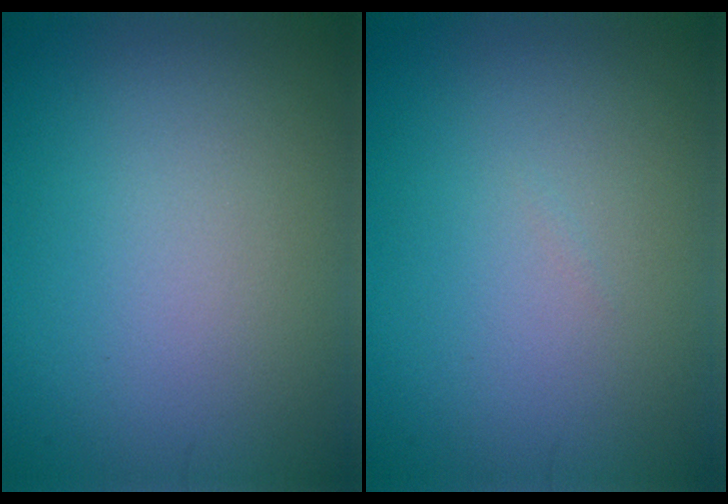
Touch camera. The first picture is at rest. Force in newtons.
{"total": 0.0}